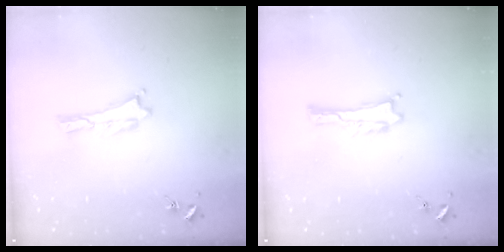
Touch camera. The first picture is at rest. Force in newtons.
{"total": 0.0}